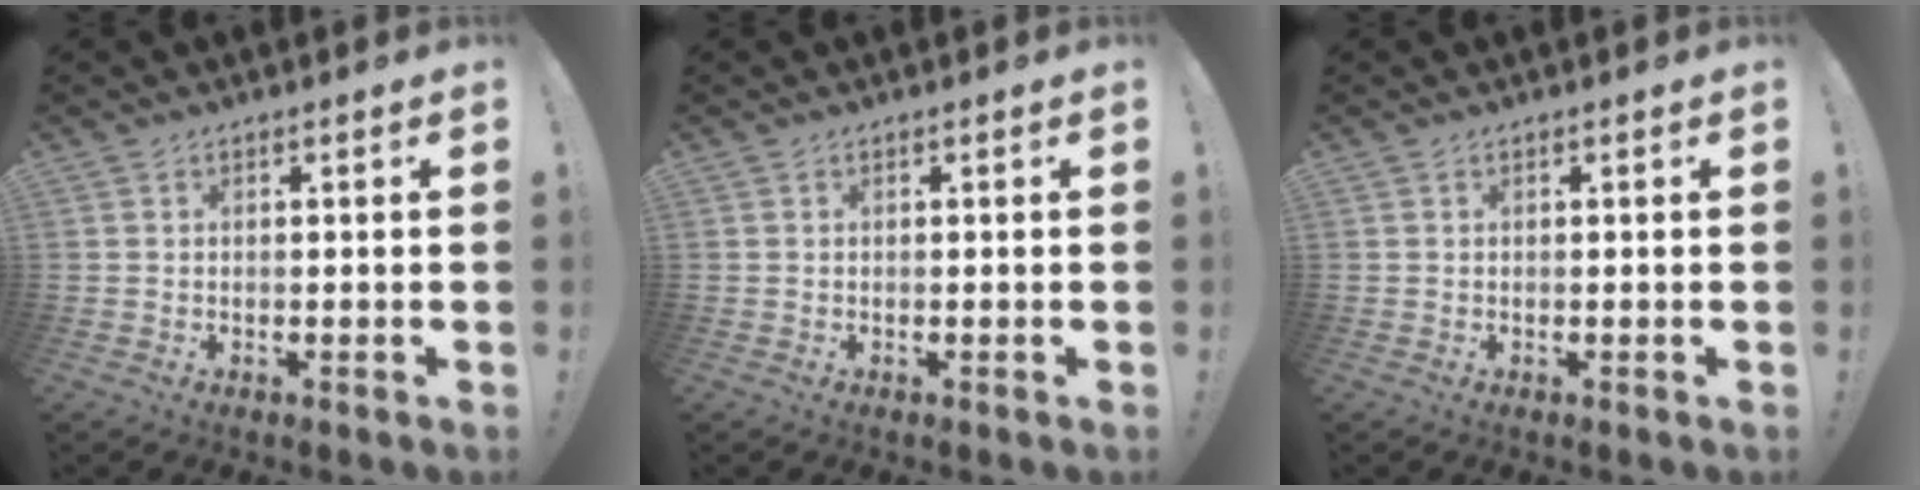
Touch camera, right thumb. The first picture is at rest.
{"total": 0.0}
{"total": 0.0}